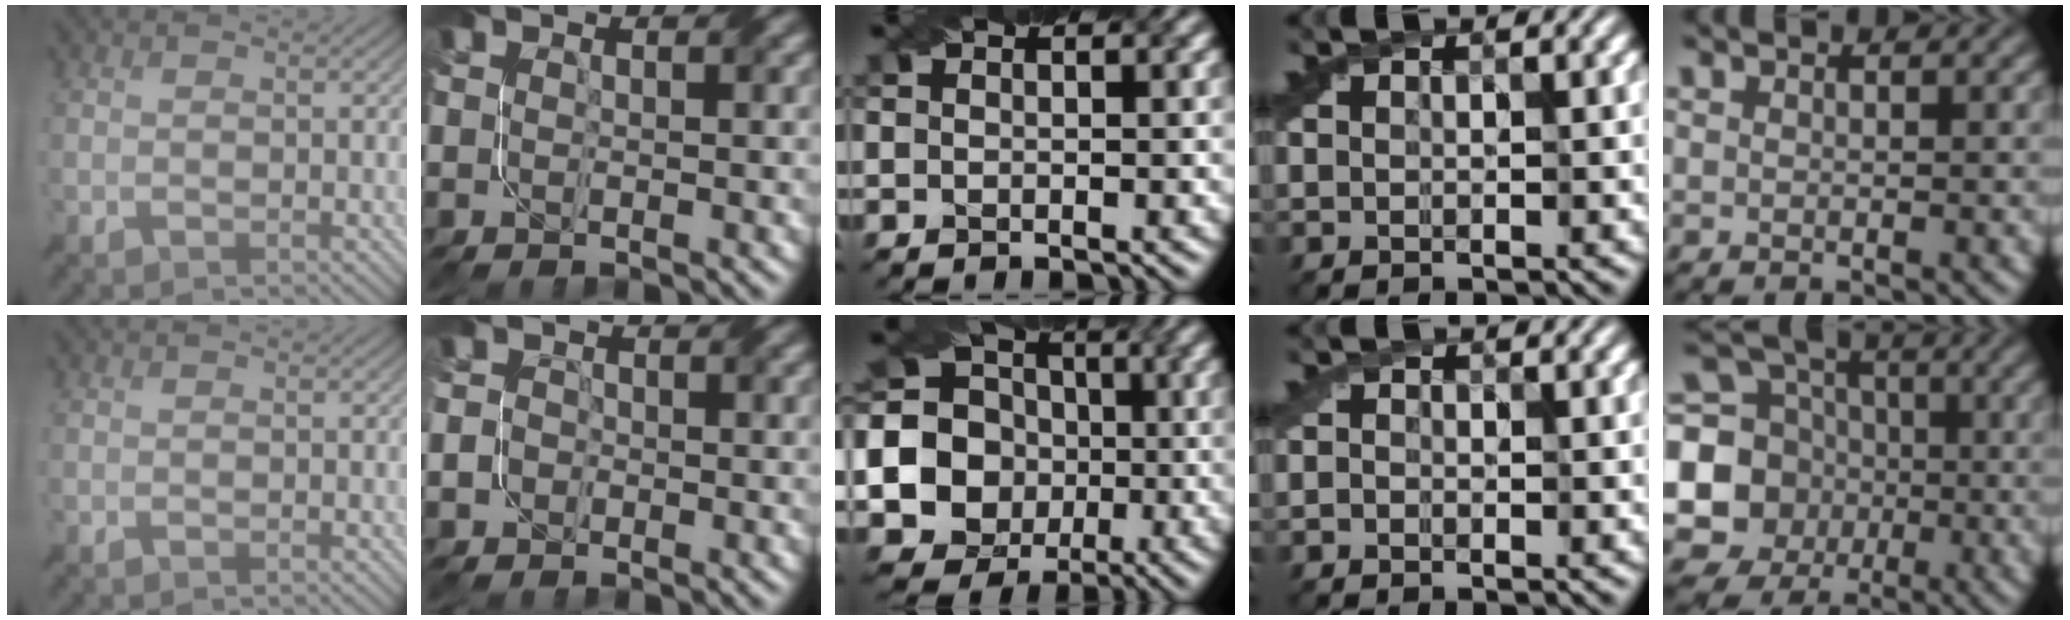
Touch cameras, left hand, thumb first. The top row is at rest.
{"index": {"total": 2.1, "force": [-0.6, 1.8, 0.9], "torque": [0.000, 0.010, -0.033]}, "middle": {"total": 16.9, "force": [-2.0, 16.1, 5.0], "torque": [-0.120, 0.005, -0.068]}, "ring": {"total": 0.6, "force": [-0.5, 0.3, 0.0], "torque": [0.009, -0.004, -0.018]}, "little": {"total": 10.0, "force": [-1.9, 9.2, 3.6], "torque": [-0.078, -0.016, -0.053]}}